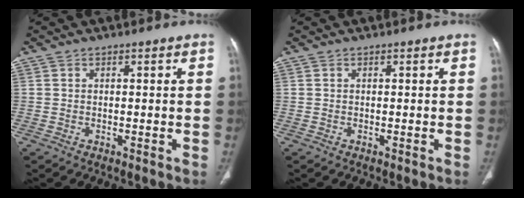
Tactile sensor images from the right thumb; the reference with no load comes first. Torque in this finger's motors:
{"motor_torque": [0.00, 0.00, 0.07, 0.07, 0.09]}